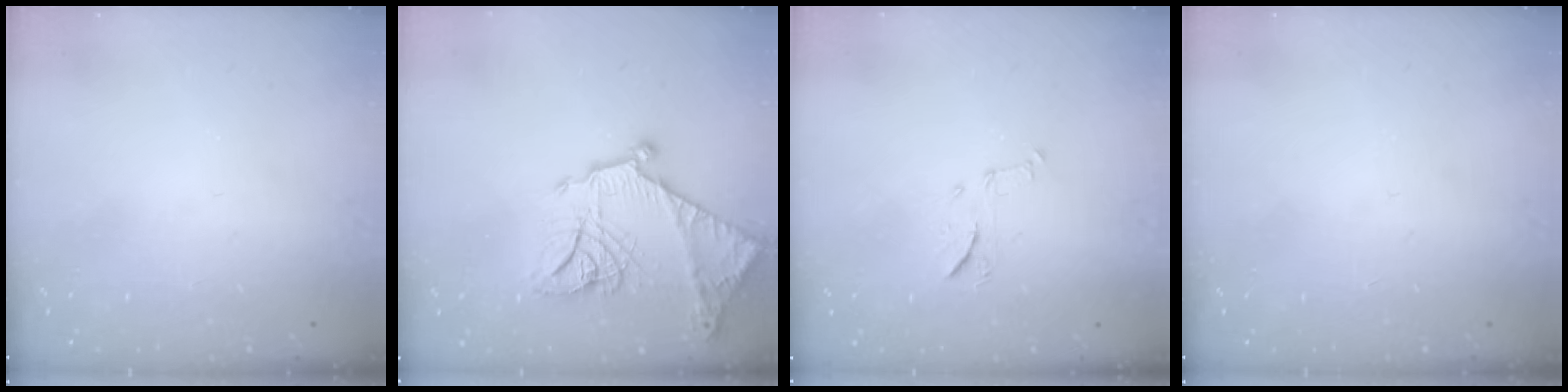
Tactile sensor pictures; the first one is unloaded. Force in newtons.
{"total": 20.7, "press": 20.6, "slide": 2.0}
{"total": 7.4, "press": 7.3, "slide": 0.6}
{"total": 0.0}